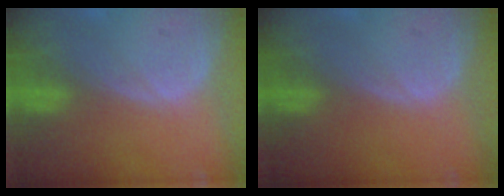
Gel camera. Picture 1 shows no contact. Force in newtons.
{"total": 0.0}